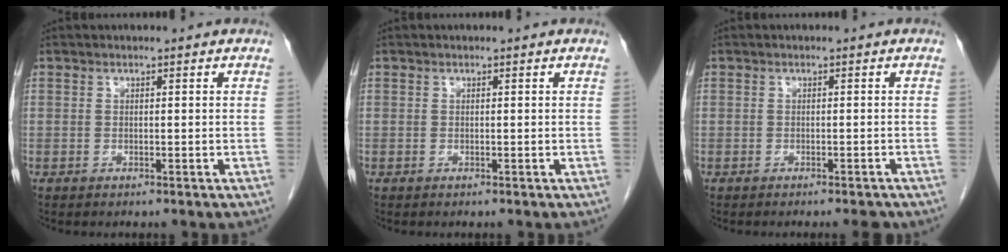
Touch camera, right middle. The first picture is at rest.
{"total": 0.0}
{"total": 2.0, "force": [-1.8, 0.0, 0.7], "torque": [-0.005, -0.004, -0.023]}